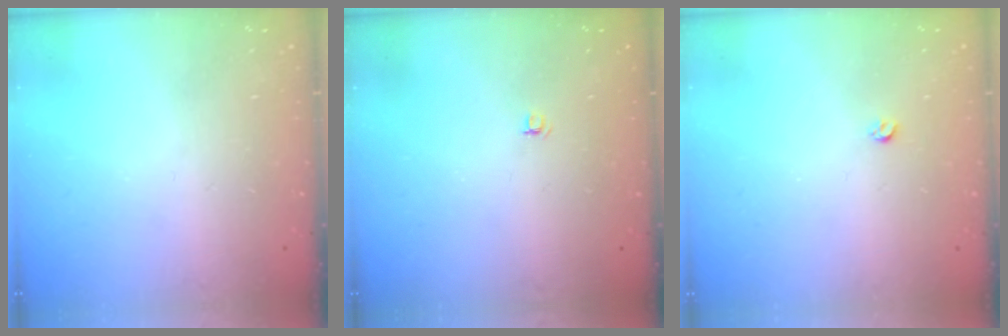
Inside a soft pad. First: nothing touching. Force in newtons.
{"total": 3.4, "press": 3.4, "slide": 0.3}
{"total": 2.8, "press": 2.8, "slide": 0.5}